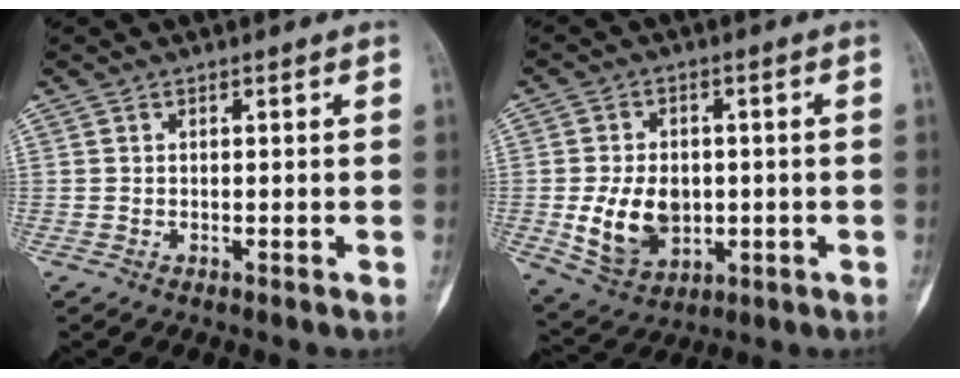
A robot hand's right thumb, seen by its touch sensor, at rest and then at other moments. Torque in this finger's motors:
{"motor_torque": [1.20, 1.05, 0.82, -0.74, 0.28]}